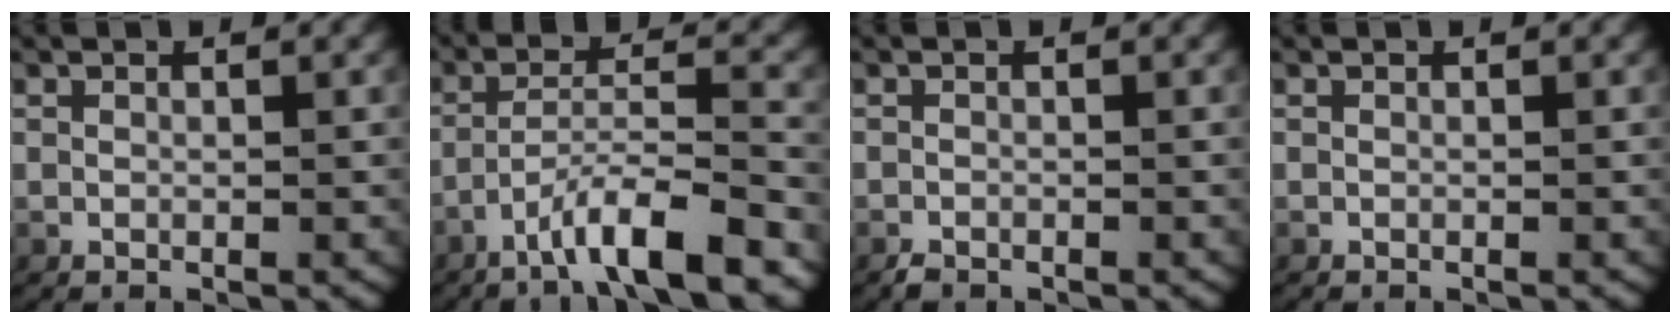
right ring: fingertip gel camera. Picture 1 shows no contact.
{"total": 6.0, "force": [-3.7, 1.4, 4.5], "torque": [-0.080, -0.004, -0.057]}
{"total": 0.8, "force": [-0.8, 0.1, 0.1], "torque": [-0.009, -0.011, -0.011]}
{"total": 0.0}